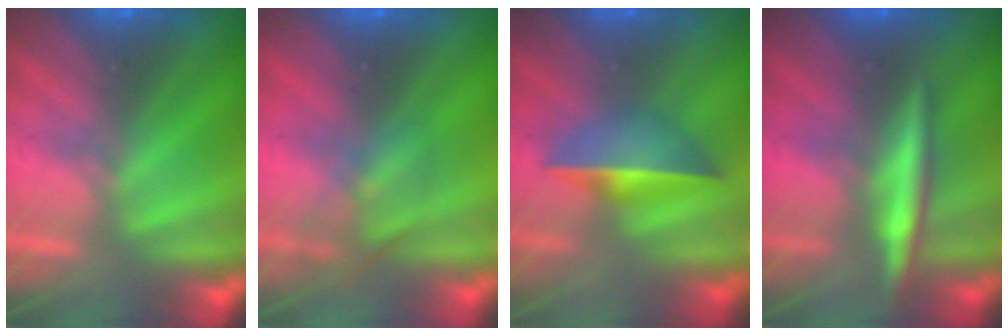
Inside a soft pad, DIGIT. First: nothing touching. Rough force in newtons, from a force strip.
{"total": 2.4}
{"total": 1.7}
{"total": 2.7}